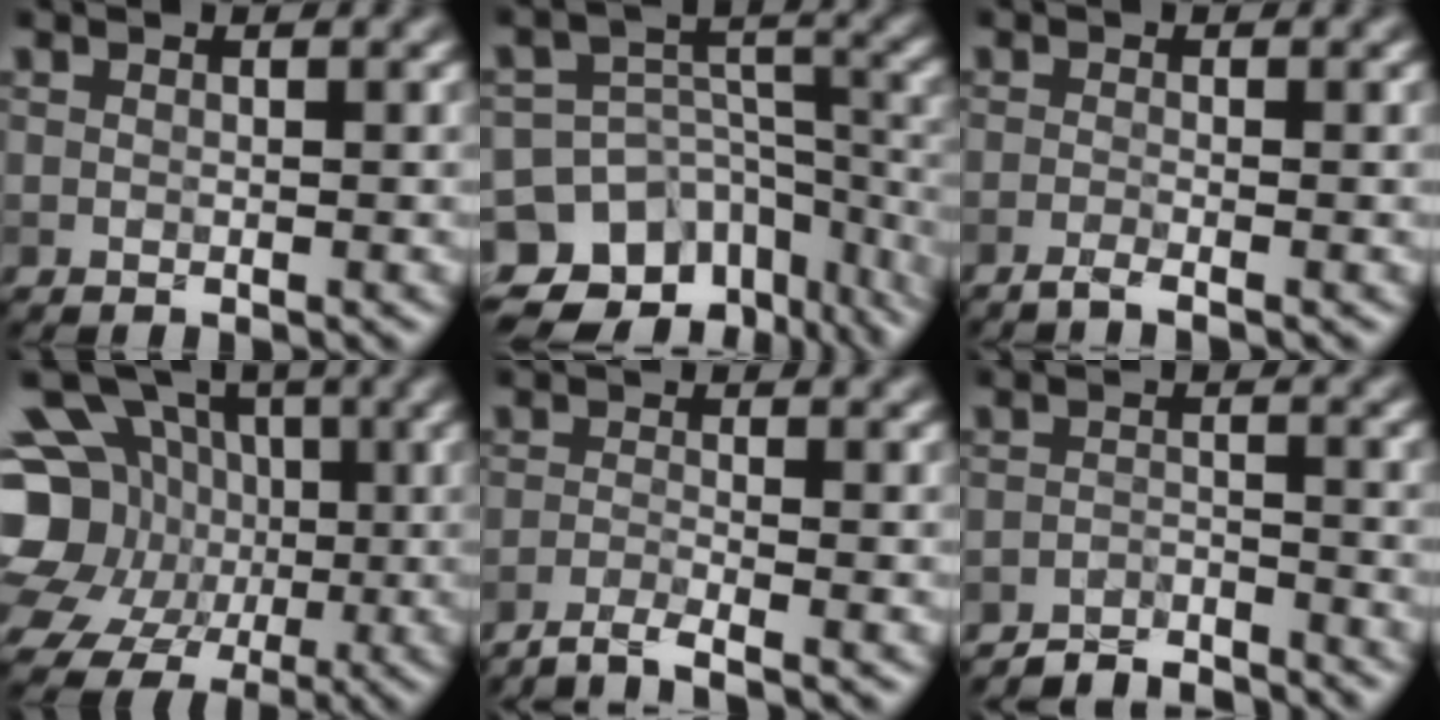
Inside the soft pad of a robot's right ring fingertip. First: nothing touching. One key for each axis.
{"total": 13.9, "fx": -8.6, "fy": 9.7, "fz": 5.0, "tx": -0.117, "ty": -0.005, "tz": -0.100}
{"total": 1.5, "fx": -1.1, "fy": 0.2, "fz": 1.0, "tx": -0.016, "ty": -0.002, "tz": -0.030}
{"total": 15.9, "fx": 0.0, "fy": 14.1, "fz": 7.4, "tx": -0.183, "ty": 0.019, "tz": -0.019}
{"total": 2.4, "fx": -2.0, "fy": 0.3, "fz": 1.4, "tx": -0.023, "ty": 0.000, "tz": -0.051}
{"total": 3.9, "fx": -3.8, "fy": 0.6, "fz": 0.4, "tx": -0.007, "ty": 0.000, "tz": -0.072}